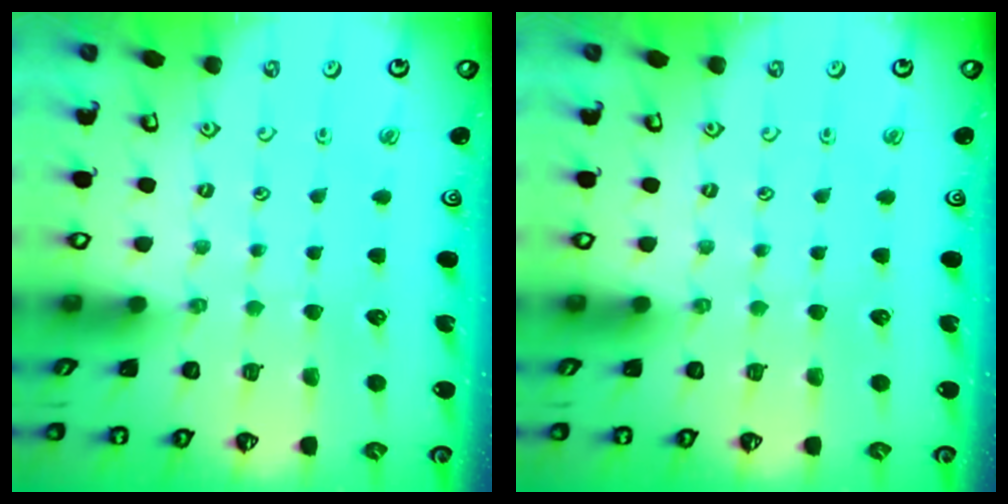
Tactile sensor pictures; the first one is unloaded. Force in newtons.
{"total": 0.0}